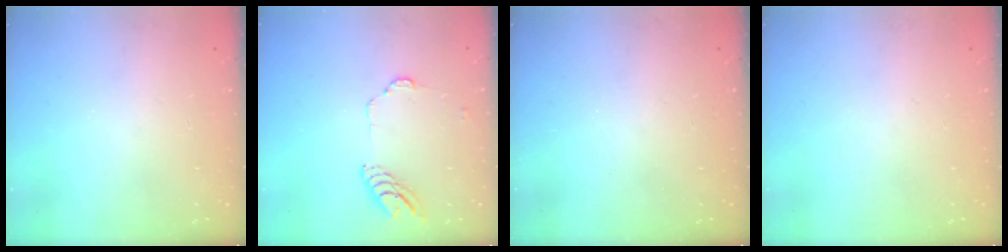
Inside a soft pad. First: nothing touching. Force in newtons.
{"total": 6.5, "press": 6.4, "slide": 0.4}
{"total": 0.0}
{"total": 0.0}